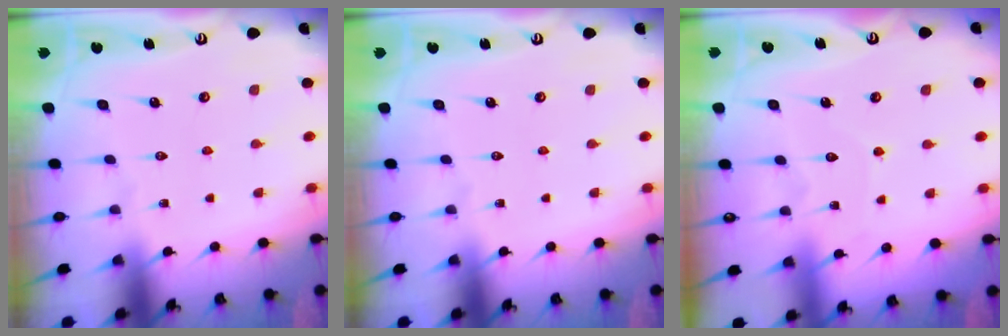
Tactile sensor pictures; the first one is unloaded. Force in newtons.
{"total": 0.0}
{"total": 4.9, "press": 4.9, "slide": 0.5}